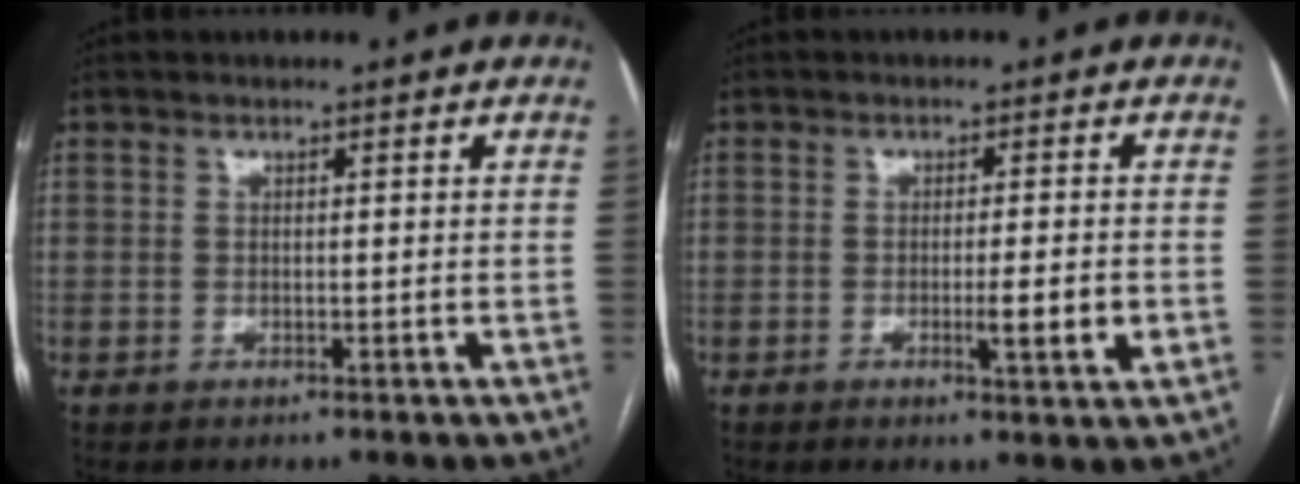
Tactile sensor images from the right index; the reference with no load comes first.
{"total": 4.7, "force": [-1.3, 0.0, 4.5], "torque": [-0.069, -0.007, -0.017]}